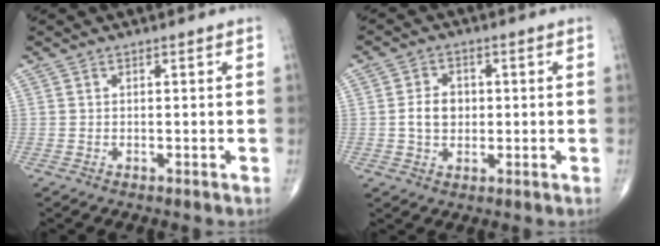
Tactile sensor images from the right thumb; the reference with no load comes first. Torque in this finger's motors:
{"motor_torque": [0.90, 0.87, 0.57, 0.10, 0.02]}